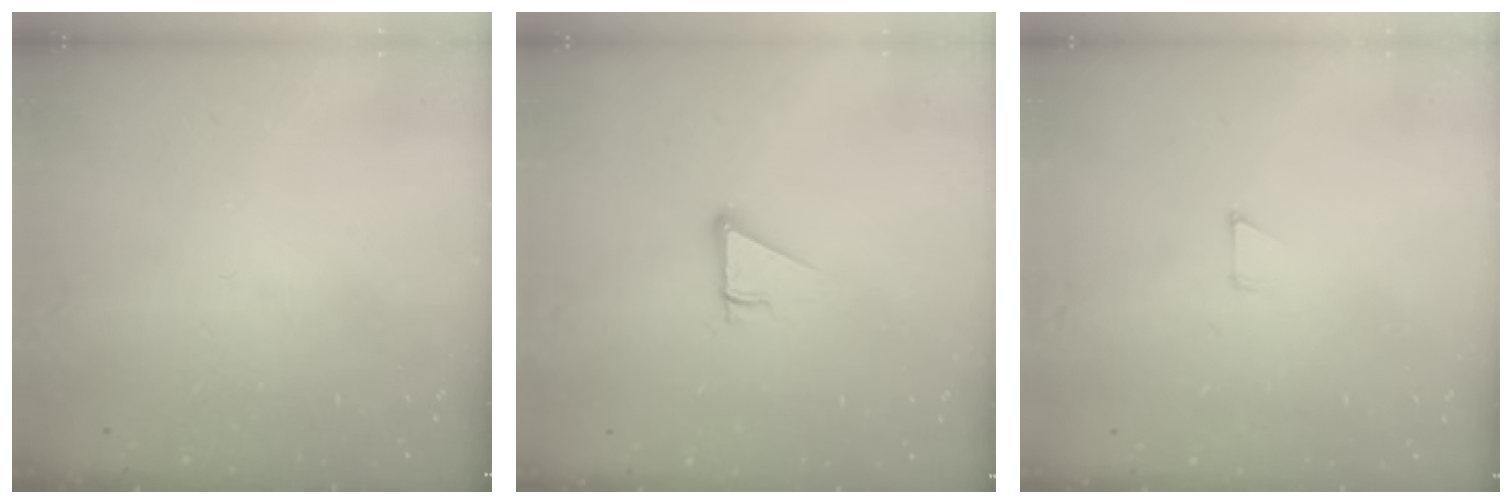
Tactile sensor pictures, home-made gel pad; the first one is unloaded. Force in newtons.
{"total": 3.3, "press": 3.3, "slide": 0.2}
{"total": 2.7, "press": 2.7, "slide": 0.2}